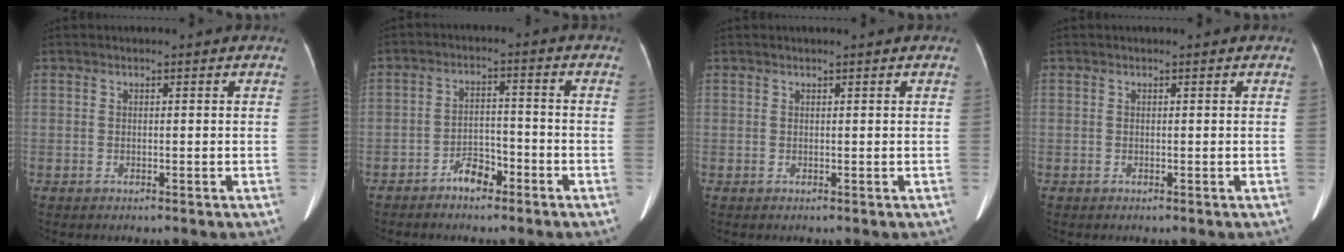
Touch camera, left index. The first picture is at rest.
{"total": 4.2, "force": [-3.1, 1.9, 2.1], "torque": [-0.038, 0.011, -0.051]}
{"total": 0.7, "force": [0.6, -0.1, 0.4], "torque": [-0.008, 0.009, 0.013]}
{"total": 0.0}